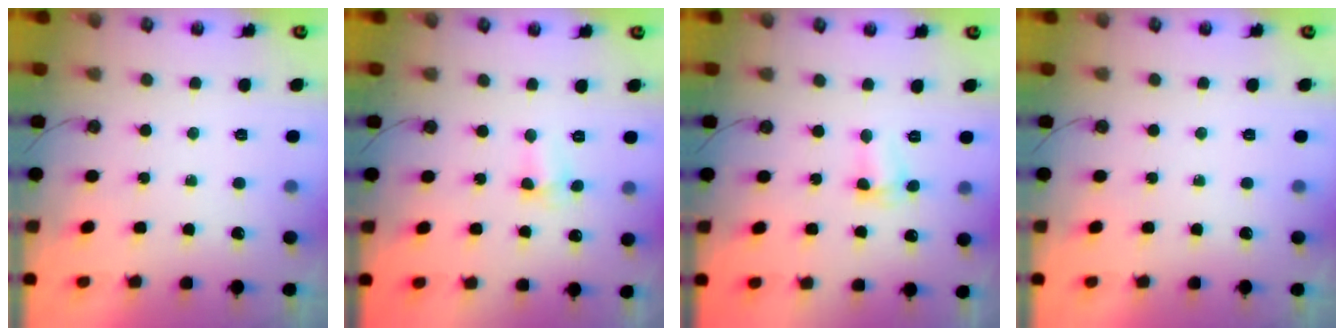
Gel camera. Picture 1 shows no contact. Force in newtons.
{"total": 3.0, "press": 2.9, "slide": 0.6}
{"total": 2.4, "press": 2.4, "slide": 0.3}
{"total": 0.0}